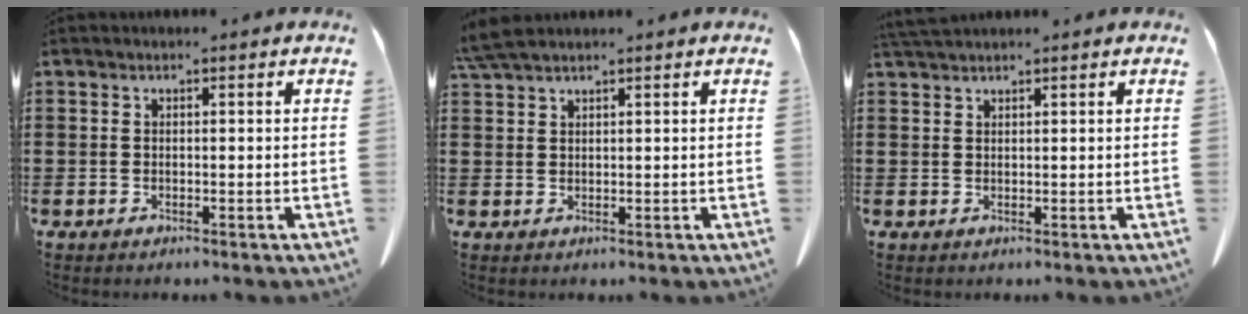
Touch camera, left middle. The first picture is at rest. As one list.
[{"total": 3.2, "force": [2.7, 0.3, 1.7], "torque": [-0.042, 0.001, 0.052]}, {"total": 1.8, "force": [1.7, 0.1, 0.6], "torque": [-0.016, -0.002, 0.035]}]